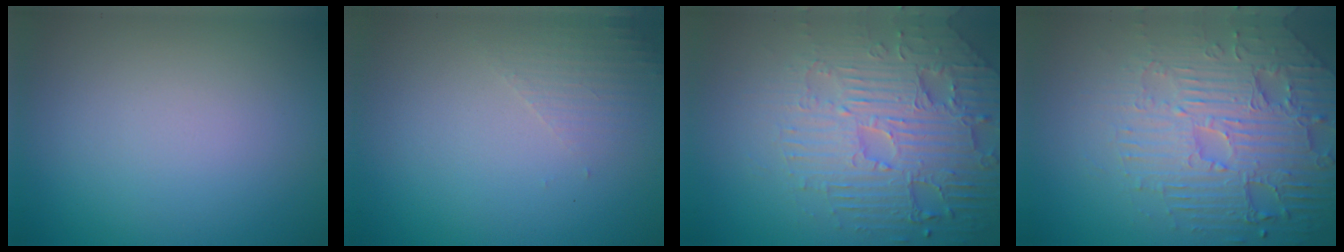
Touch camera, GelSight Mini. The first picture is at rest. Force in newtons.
{"total": 1.6, "press": 1.6, "slide": 0.4}
{"total": 7.1, "press": 5.4, "slide": 4.6}
{"total": 7.2, "press": 5.4, "slide": 4.7}